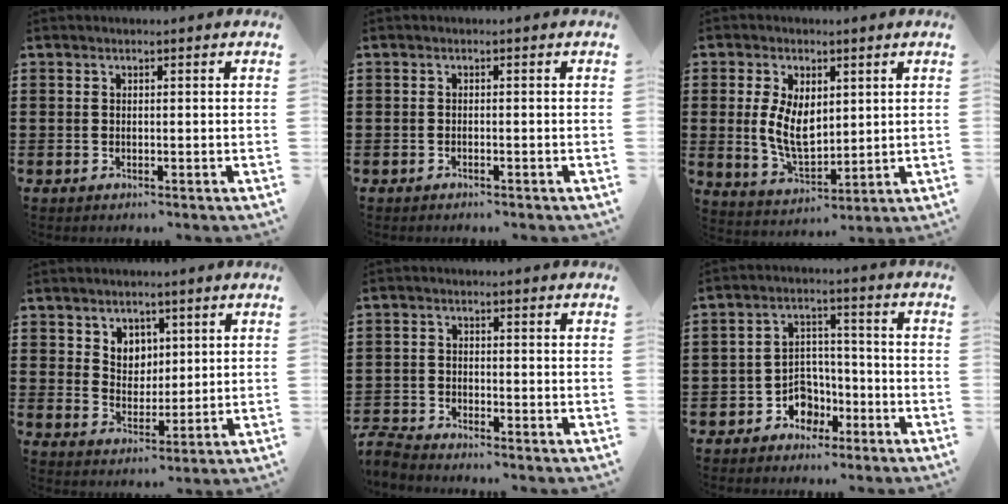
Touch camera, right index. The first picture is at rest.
{"total": 0.6, "force": [-0.5, 0.1, 0.2], "torque": [-0.007, -0.002, -0.011]}
{"total": 7.4, "force": [1.1, 4.6, 5.8], "torque": [-0.119, 0.003, 0.018]}
{"total": 4.3, "force": [2.6, 3.4, 0.5], "torque": [-0.021, 0.004, 0.046]}
{"total": 2.8, "force": [-2.8, 0.2, 0.1], "torque": [-0.014, -0.001, -0.062]}
{"total": 5.0, "force": [-2.8, 4.0, 1.4], "torque": [-0.033, 0.013, -0.051]}